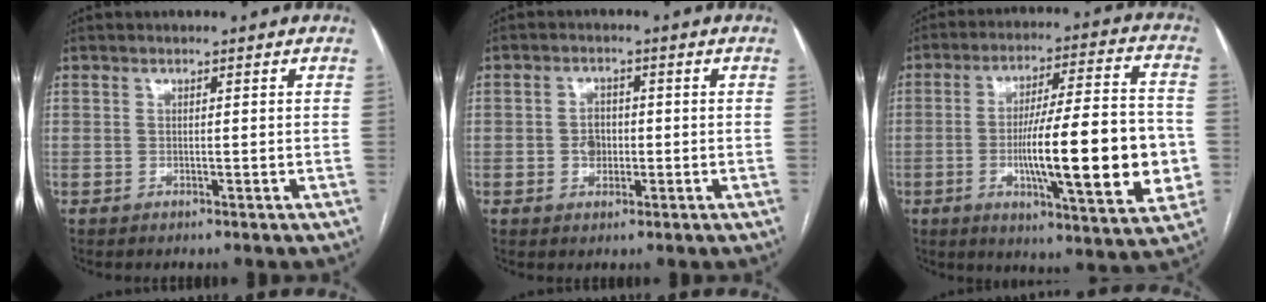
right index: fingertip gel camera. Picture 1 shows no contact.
{"total": 3.1, "force": [-0.4, 2.5, 1.8], "torque": [-0.025, 0.006, -0.006]}
{"total": 20.6, "force": [-3.3, 3.0, 20.1], "torque": [-0.284, 0.008, -0.043]}